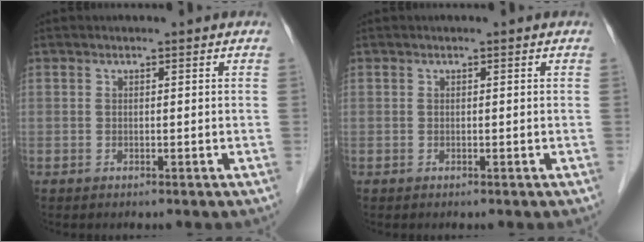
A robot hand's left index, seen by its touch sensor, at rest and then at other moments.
{"total": 0.0}